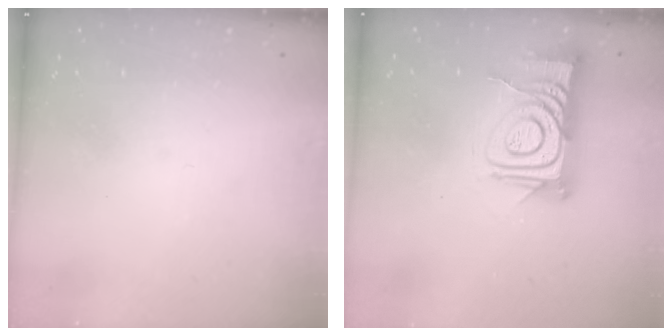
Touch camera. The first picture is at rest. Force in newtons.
{"total": 14.8, "press": 14.7, "slide": 1.0}